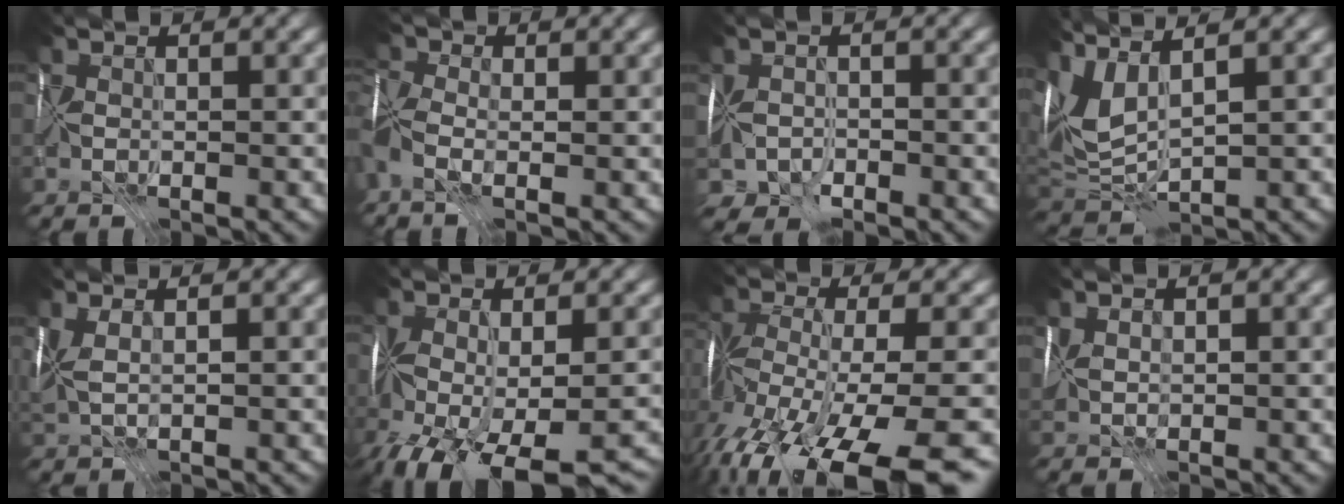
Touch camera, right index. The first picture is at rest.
{"total": 5.3, "force": [-1.4, 3.0, 4.1], "torque": [-0.112, -0.002, -0.031]}
{"total": 2.8, "force": [-1.5, 2.0, 1.3], "torque": [-0.019, -0.004, -0.033]}
{"total": 5.9, "force": [3.3, 2.0, 4.5], "torque": [-0.110, 0.018, 0.070]}
{"total": 2.3, "force": [1.2, 0.6, 1.8], "torque": [-0.047, 0.013, 0.022]}
{"total": 14.0, "force": [-7.9, 6.4, 9.6], "torque": [-0.193, -0.061, -0.092]}
{"total": 14.3, "force": [-8.9, 5.3, 9.9], "torque": [-0.207, -0.018, -0.133]}
{"total": 1.3, "force": [0.8, 0.8, 0.7], "torque": [-0.019, 0.011, 0.016]}